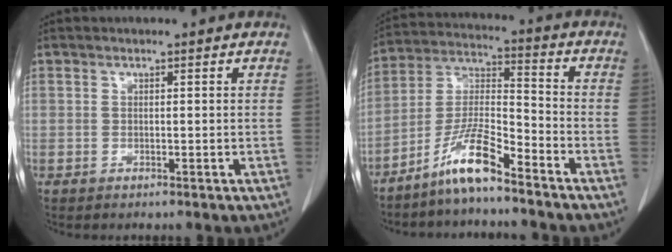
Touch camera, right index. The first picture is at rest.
{"total": 9.2, "force": [-6.8, 0.9, 6.2], "torque": [-0.134, -0.003, -0.136]}